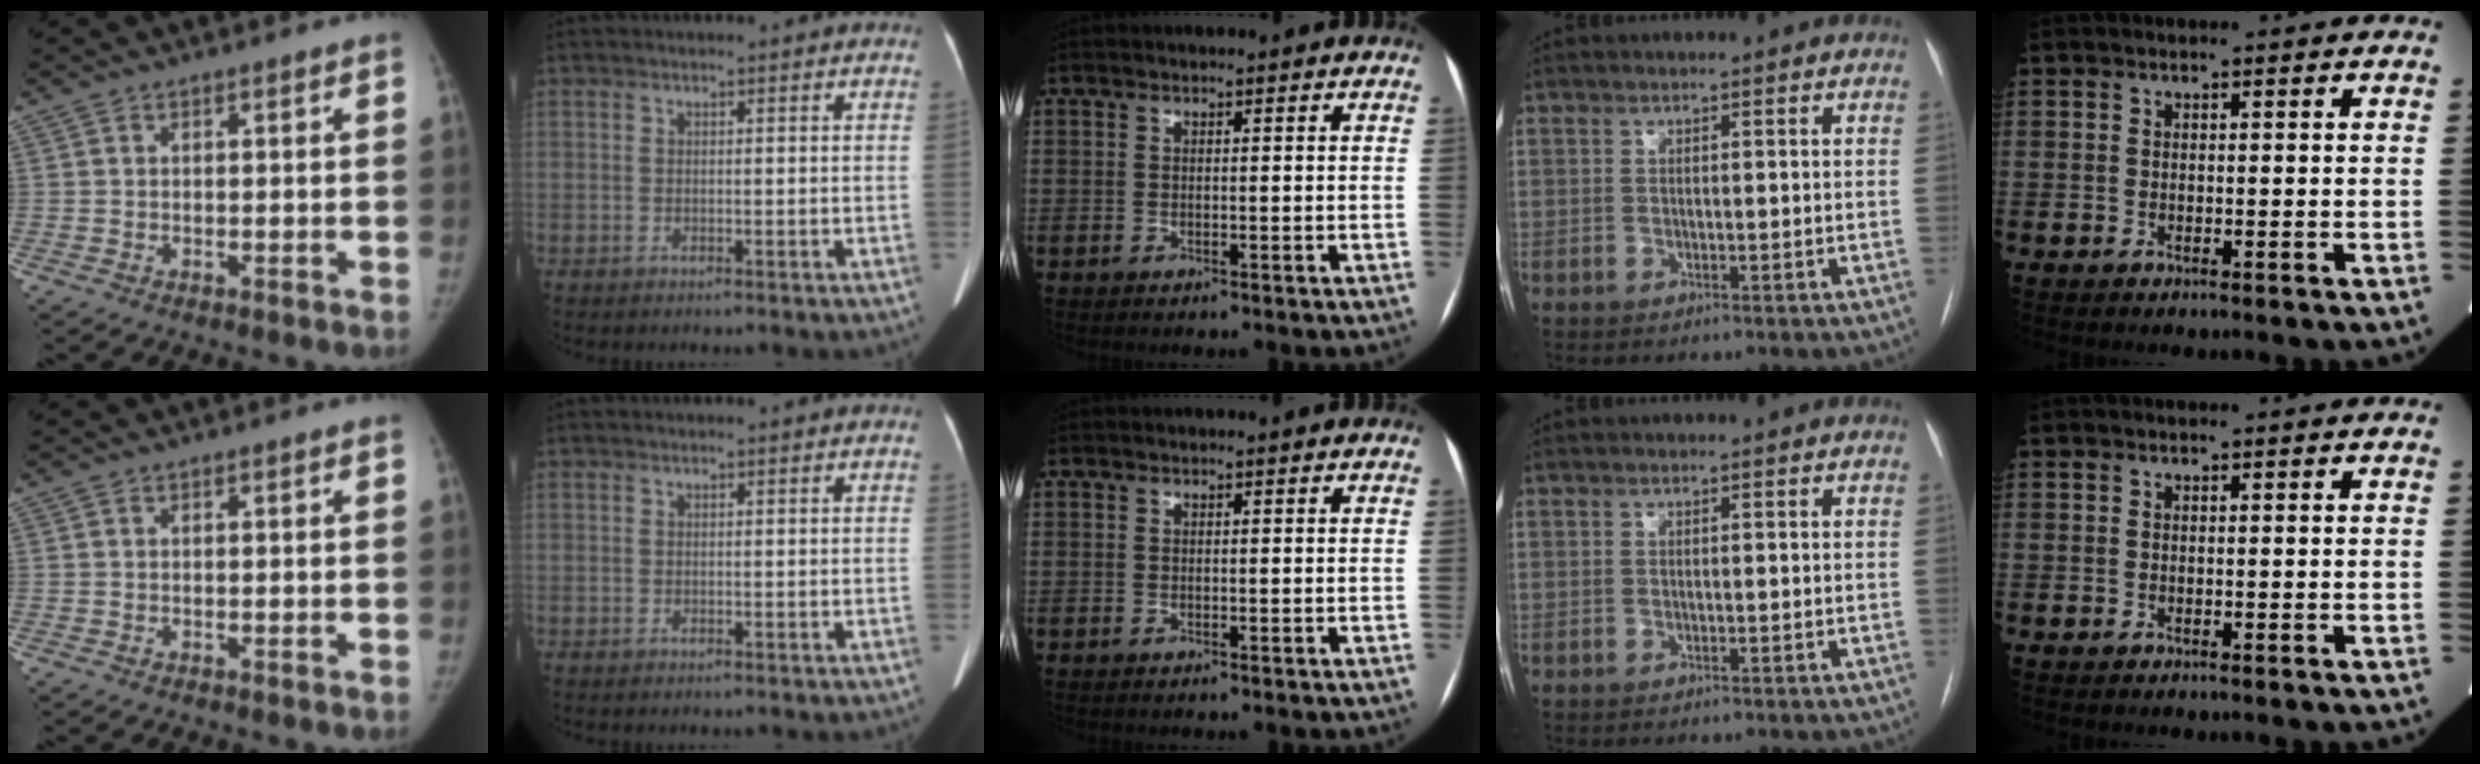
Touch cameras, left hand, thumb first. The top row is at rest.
{}